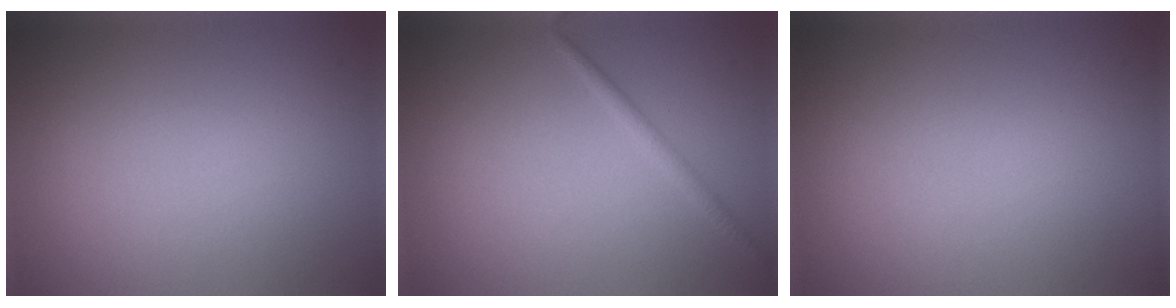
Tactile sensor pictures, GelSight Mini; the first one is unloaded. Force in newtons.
{"total": 1.2, "press": 1.2, "slide": 0.0}
{"total": 0.0}